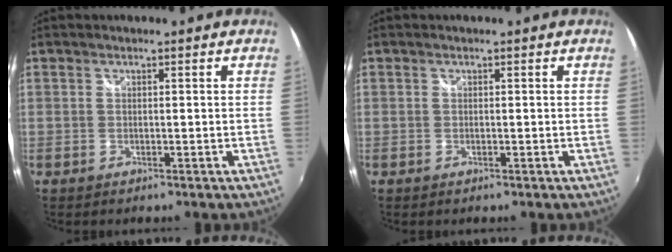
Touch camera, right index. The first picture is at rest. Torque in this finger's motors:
{"motor_torque": [-0.36, 0.29, -0.02, 0.00]}